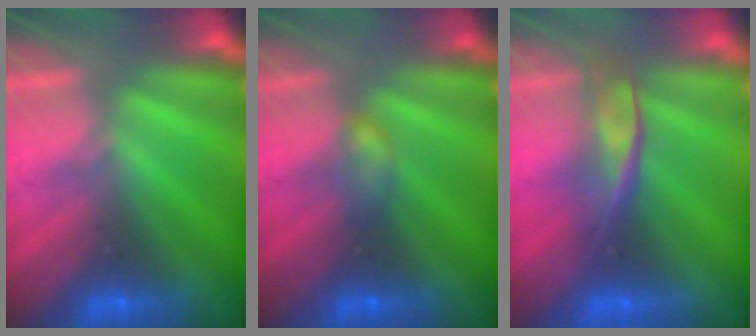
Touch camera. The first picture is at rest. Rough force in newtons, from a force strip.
{"total": 2.3}
{"total": 2.4}